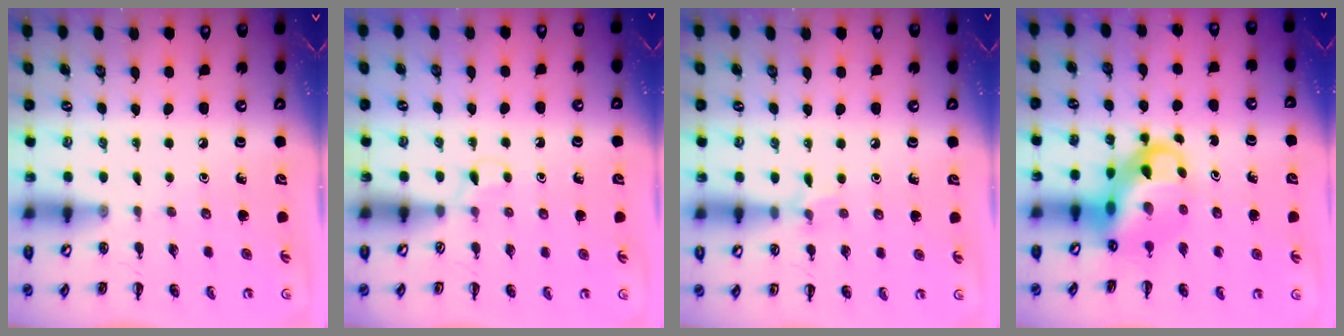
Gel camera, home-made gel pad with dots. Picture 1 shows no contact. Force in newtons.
{"total": 2.3, "press": 2.2, "slide": 0.8}
{"total": 5.8, "press": 5.5, "slide": 1.9}
{"total": 8.6, "press": 8.3, "slide": 2.3}